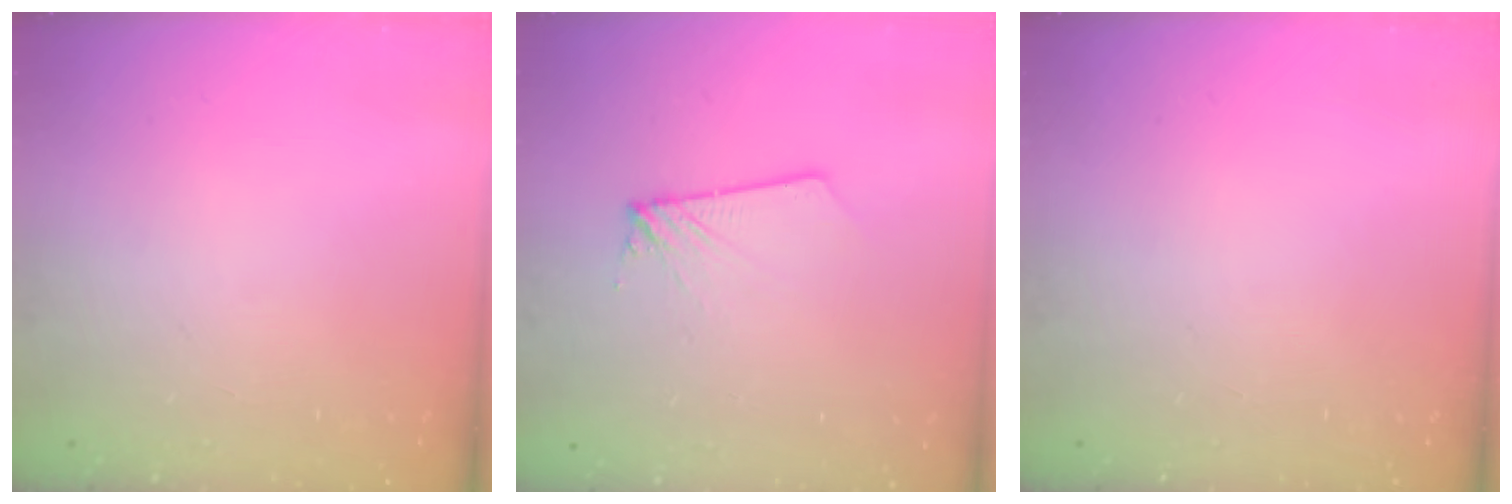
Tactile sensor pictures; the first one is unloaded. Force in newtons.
{"total": 1.8, "press": 1.8, "slide": 0.1}
{"total": 0.0}